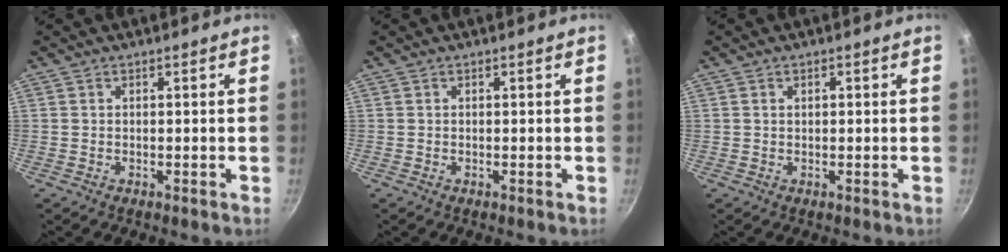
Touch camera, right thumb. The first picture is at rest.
{"total": 0.0}
{"total": 0.6, "force": [0.2, 0.5, 0.4], "torque": [-0.003, 0.003, 0.003]}